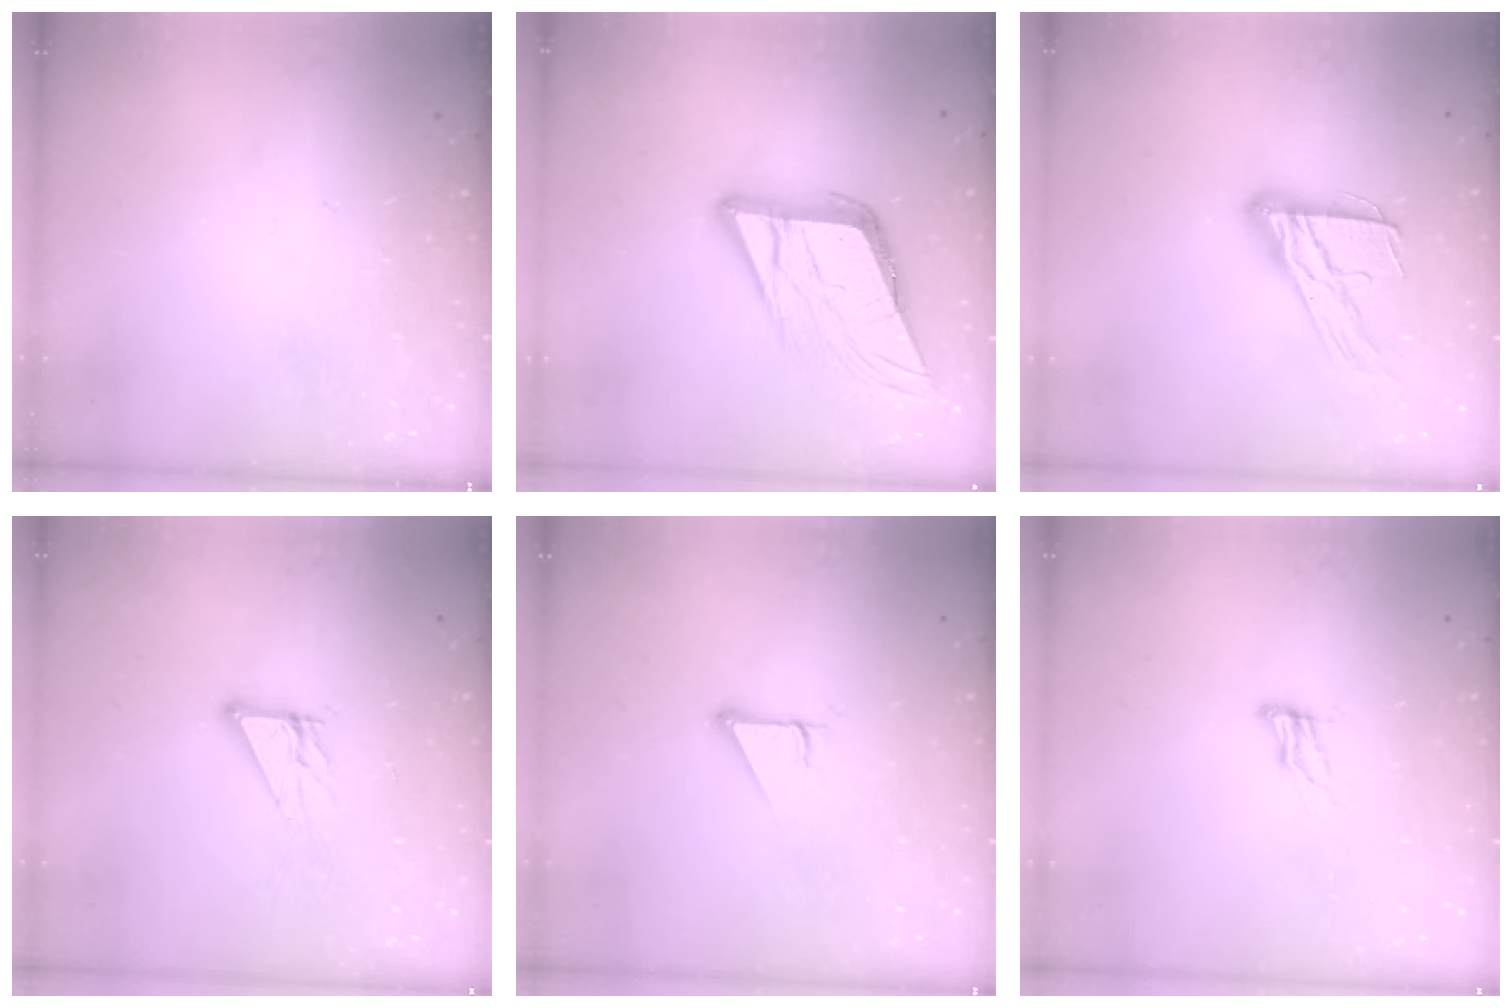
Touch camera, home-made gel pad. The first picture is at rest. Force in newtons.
{"total": 15.2, "press": 15.0, "slide": 2.6}
{"total": 14.8, "press": 14.8, "slide": 1.3}
{"total": 8.0, "press": 8.0, "slide": 0.7}
{"total": 3.0, "press": 3.0, "slide": 0.2}
{"total": 7.9, "press": 7.6, "slide": 2.2}